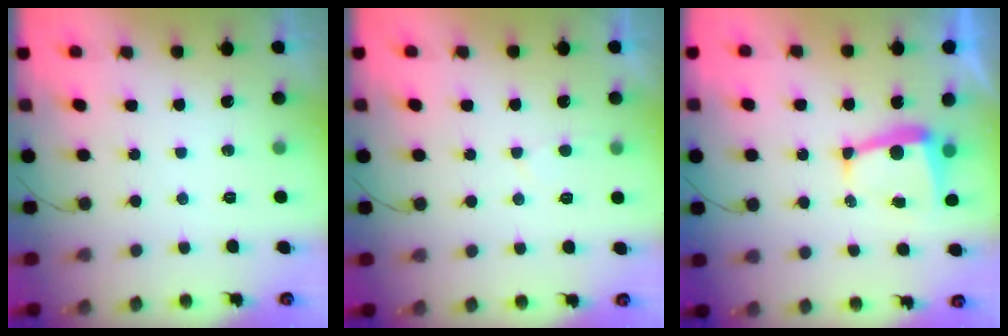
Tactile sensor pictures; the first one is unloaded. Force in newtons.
{"total": 2.3, "press": 2.3, "slide": 0.3}
{"total": 6.1, "press": 6.1, "slide": 0.2}